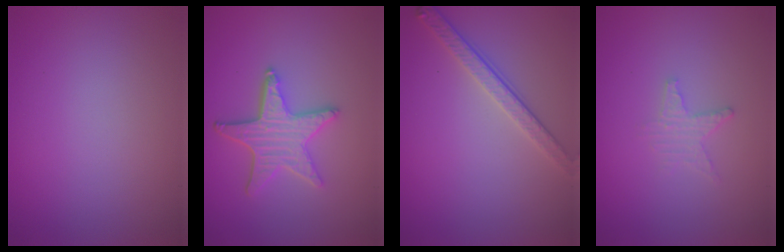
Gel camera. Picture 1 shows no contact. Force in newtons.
{"total": 4.3, "press": 3.7, "slide": 2.3}
{"total": 2.8, "press": 2.5, "slide": 1.2}
{"total": 1.5, "press": 1.4, "slide": 0.3}